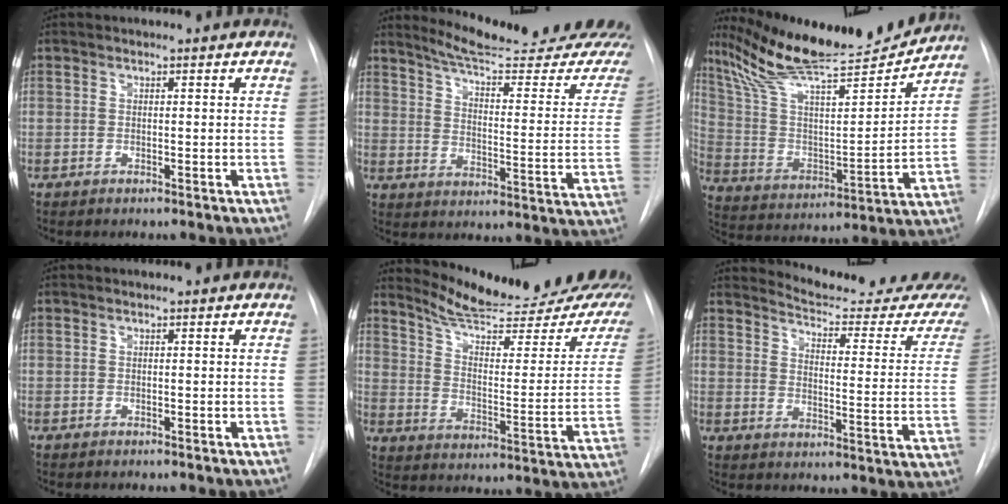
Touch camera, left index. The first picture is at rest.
{"total": 22.0, "force": [20.6, 0.2, 7.7], "torque": [-0.106, -0.116, 0.254]}
{"total": 19.6, "force": [17.8, 0.8, 8.1], "torque": [-0.149, -0.026, 0.298]}
{"total": 0.0}
{"total": 22.0, "force": [19.4, 3.6, 9.6], "torque": [-0.131, -0.077, 0.250]}
{"total": 18.8, "force": [18.3, 0.8, 4.3], "torque": [-0.058, -0.124, 0.206]}